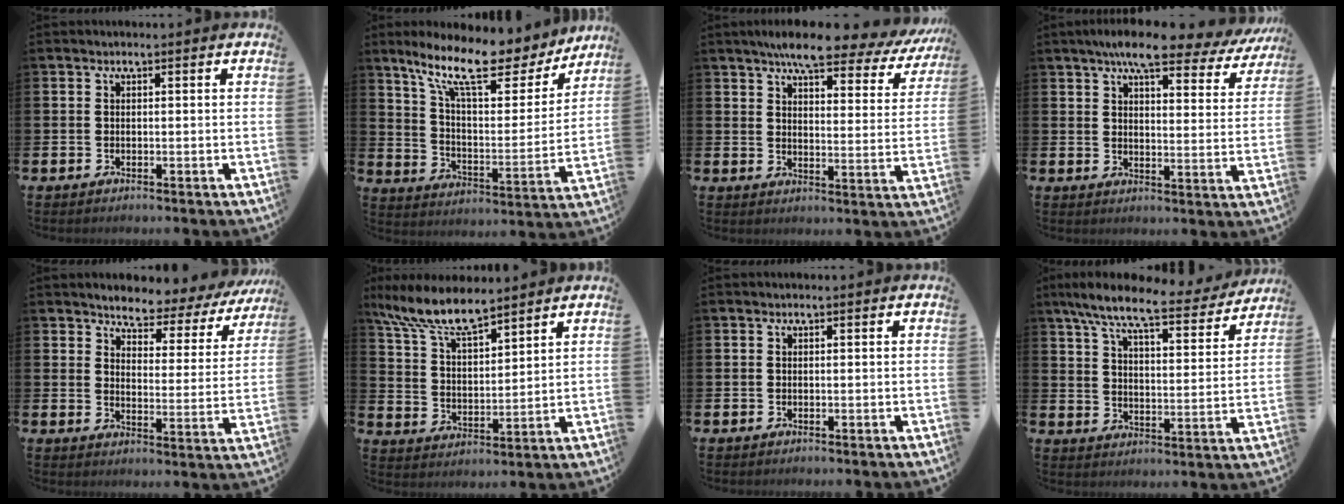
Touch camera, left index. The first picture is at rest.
{"total": 13.3, "force": [10.6, 3.7, 7.1], "torque": [-0.154, -0.061, 0.180]}
{"total": 7.7, "force": [6.9, 1.2, 3.2], "torque": [-0.074, -0.039, 0.119]}
{"total": 8.3, "force": [7.3, 1.4, 3.7], "torque": [-0.083, -0.032, 0.127]}
{"total": 3.9, "force": [3.7, 1.0, 0.9], "torque": [-0.043, -0.033, 0.054]}
{"total": 9.2, "force": [7.9, 2.1, 4.1], "torque": [-0.111, -0.029, 0.144]}
{"total": 0.0}
{"total": 9.3, "force": [8.0, 1.5, 4.5], "torque": [-0.111, -0.044, 0.134]}